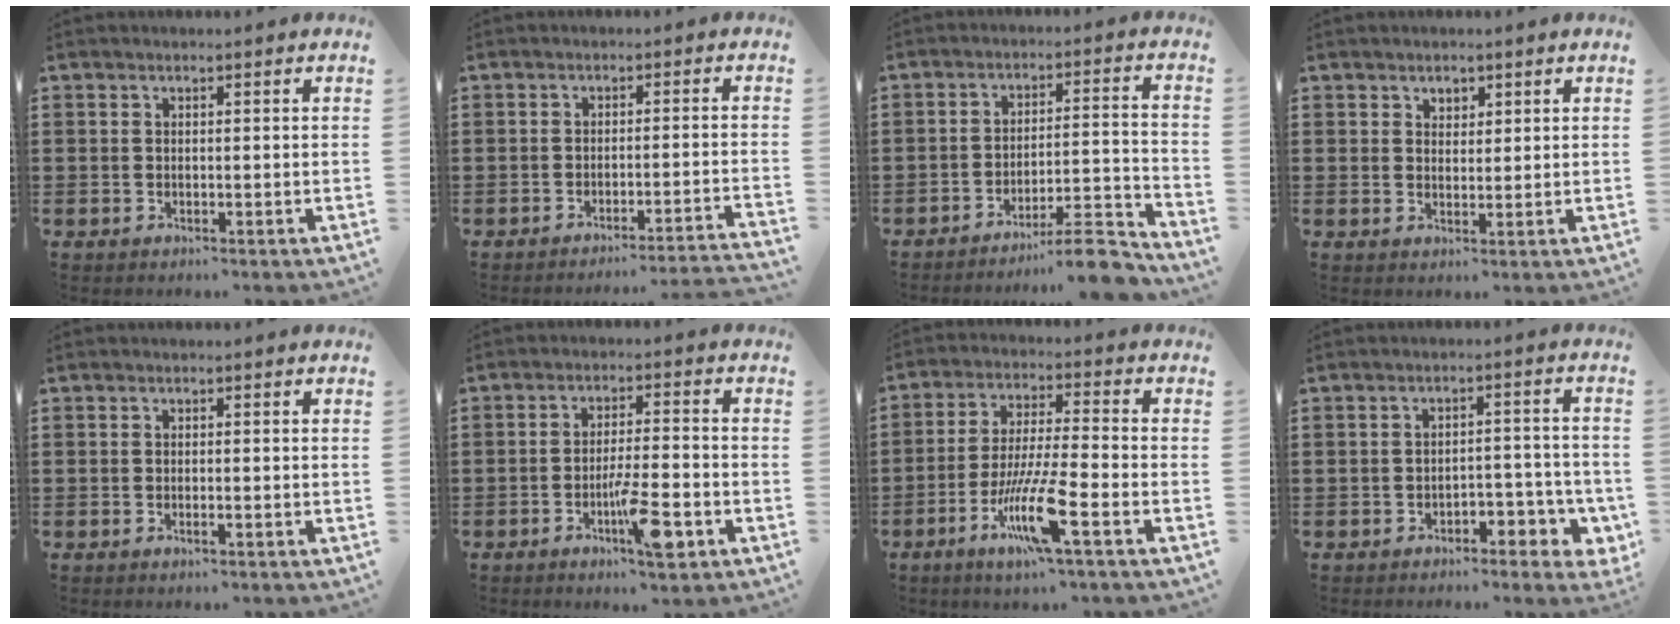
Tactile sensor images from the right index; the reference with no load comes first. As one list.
[{"total": 2.8, "force": [-2.5, -0.6, 1.0], "torque": [-0.020, -0.008, -0.052]}, {"total": 8.7, "force": [-7.8, 0.3, 3.9], "torque": [-0.053, 0.011, -0.148]}, {"total": 1.8, "force": [1.2, 1.2, 0.5], "torque": [-0.014, 0.007, 0.022]}, {"total": 0.6, "force": [-0.4, 0.1, 0.5], "torque": [-0.010, -0.003, -0.006]}, {"total": 7.8, "force": [-3.5, 1.6, 6.7], "torque": [-0.124, -0.002, -0.062]}, {"total": 10.8, "force": [-5.4, 1.1, 9.3], "torque": [-0.195, -0.009, -0.105]}, {"total": 4.1, "force": [-2.7, 2.2, 2.3], "torque": [-0.039, 0.012, -0.050]}]